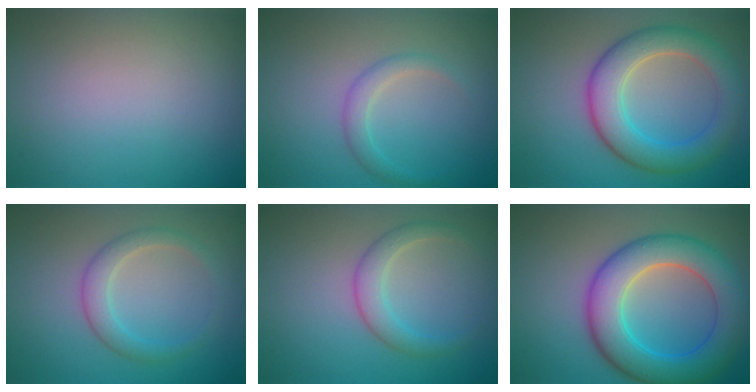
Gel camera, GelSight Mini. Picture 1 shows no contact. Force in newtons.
{"total": 1.8, "press": 1.8, "slide": 0.2}
{"total": 6.1, "press": 6.1, "slide": 0.1}
{"total": 2.4, "press": 2.4, "slide": 0.1}
{"total": 2.5, "press": 2.5, "slide": 0.2}
{"total": 8.2, "press": 8.2, "slide": 0.1}